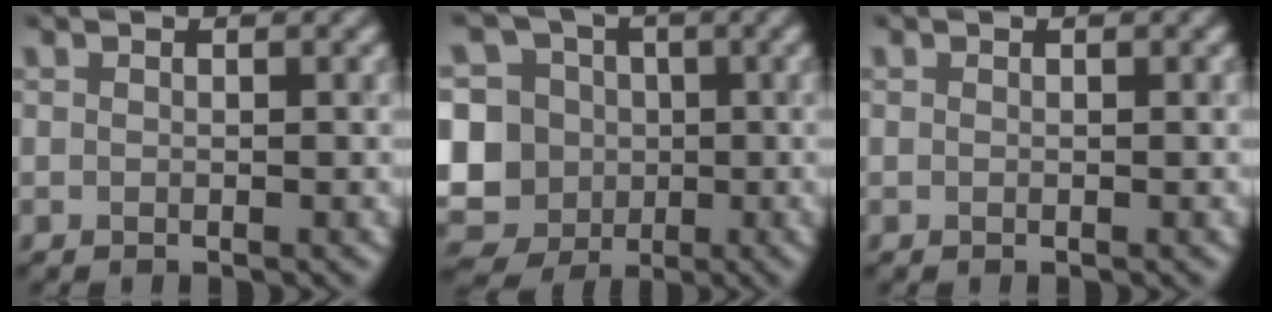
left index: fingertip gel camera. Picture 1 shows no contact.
{"total": 14.4, "force": [-1.2, 13.6, 4.6], "torque": [-0.140, 0.010, -0.045]}
{"total": 0.0}